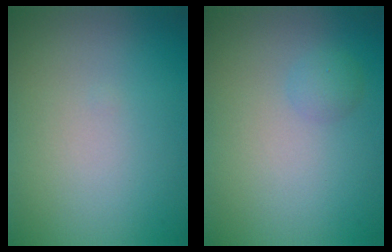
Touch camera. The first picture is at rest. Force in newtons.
{"total": 1.1, "press": 1.1, "slide": 0.1}